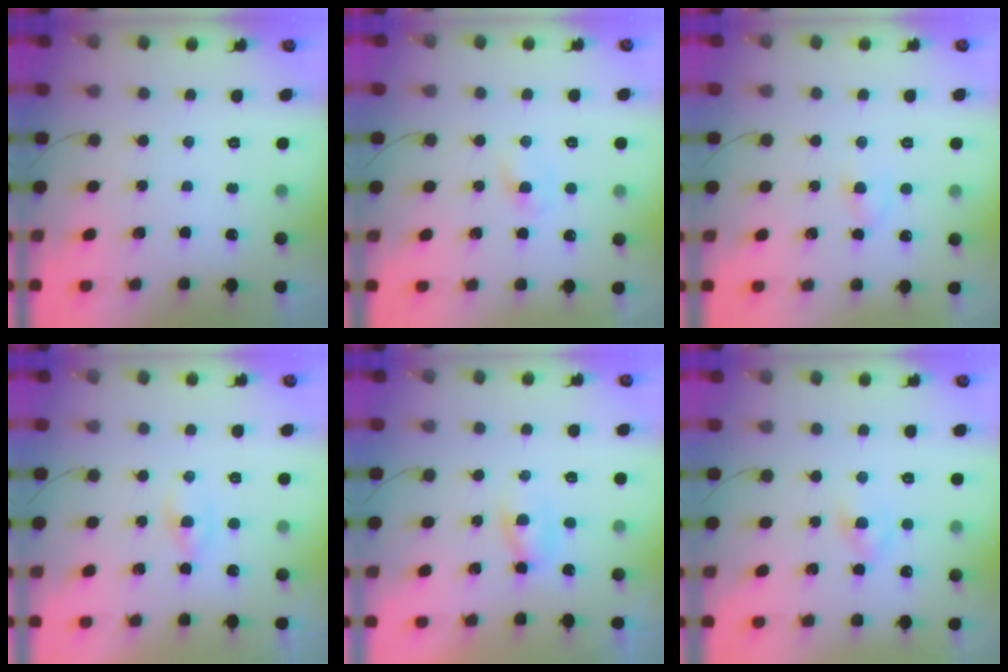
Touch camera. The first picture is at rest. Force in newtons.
{"total": 1.9, "press": 1.8, "slide": 0.8}
{"total": 2.6, "press": 2.4, "slide": 1.0}
{"total": 1.1, "press": 0.8, "slide": 0.7}
{"total": 1.9, "press": 1.6, "slide": 1.0}
{"total": 2.6, "press": 2.4, "slide": 1.1}